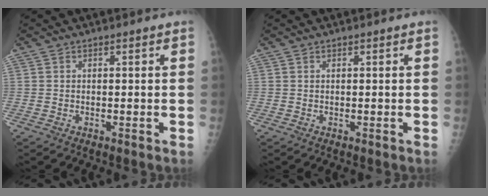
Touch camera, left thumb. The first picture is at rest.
{"total": 0.0}